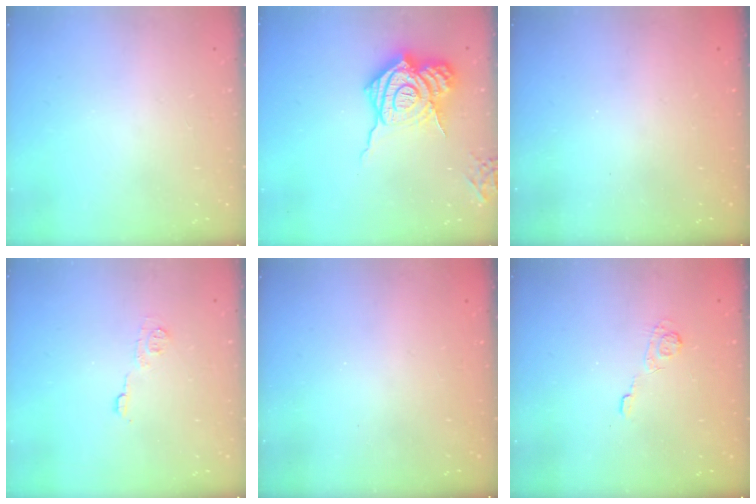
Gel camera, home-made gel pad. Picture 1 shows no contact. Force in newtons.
{"total": 21.5, "press": 21.4, "slide": 2.2}
{"total": 2.3, "press": 2.2, "slide": 0.8}
{"total": 5.4, "press": 5.4, "slide": 0.7}
{"total": 1.8, "press": 1.6, "slide": 0.7}
{"total": 3.7, "press": 3.3, "slide": 1.6}